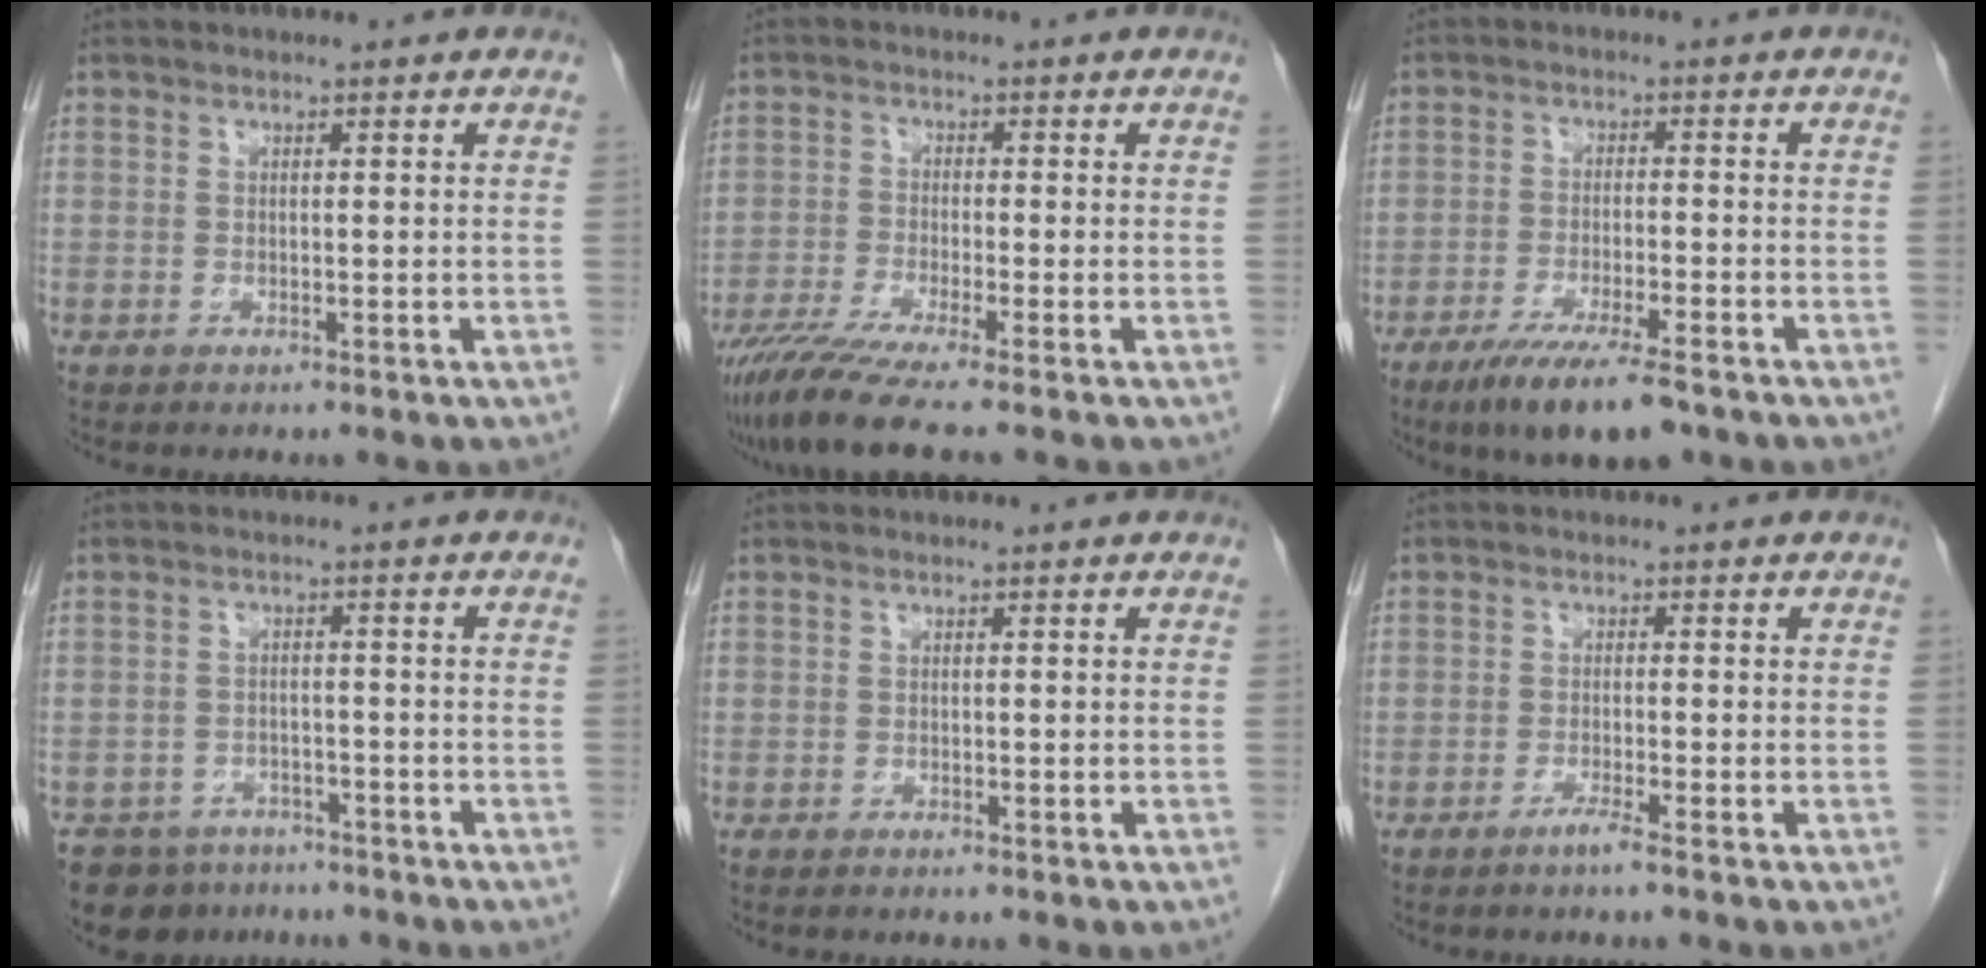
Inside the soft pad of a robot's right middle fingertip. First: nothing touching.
{"total": 8.1, "force": [-6.3, -0.9, 5.0], "torque": [-0.080, -0.026, -0.108]}
{"total": 9.8, "force": [-6.9, 1.3, 6.8], "torque": [-0.112, -0.021, -0.110]}
{"total": 8.3, "force": [-6.5, 5.0, 1.1], "torque": [-0.015, 0.003, -0.088]}
{"total": 0.0}
{"total": 1.7, "force": [-1.3, -0.4, 1.1], "torque": [-0.023, -0.001, -0.025]}